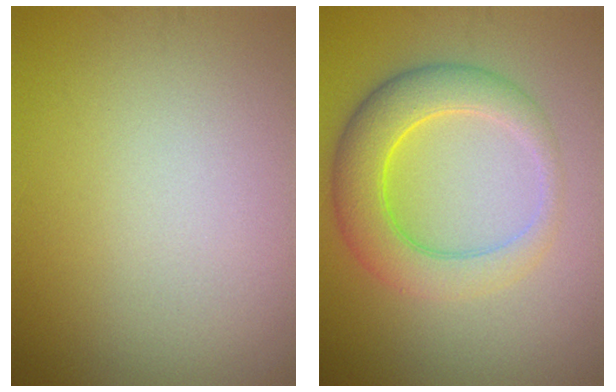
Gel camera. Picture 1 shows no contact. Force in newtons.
{"total": 5.7, "press": 5.7, "slide": 0.2}